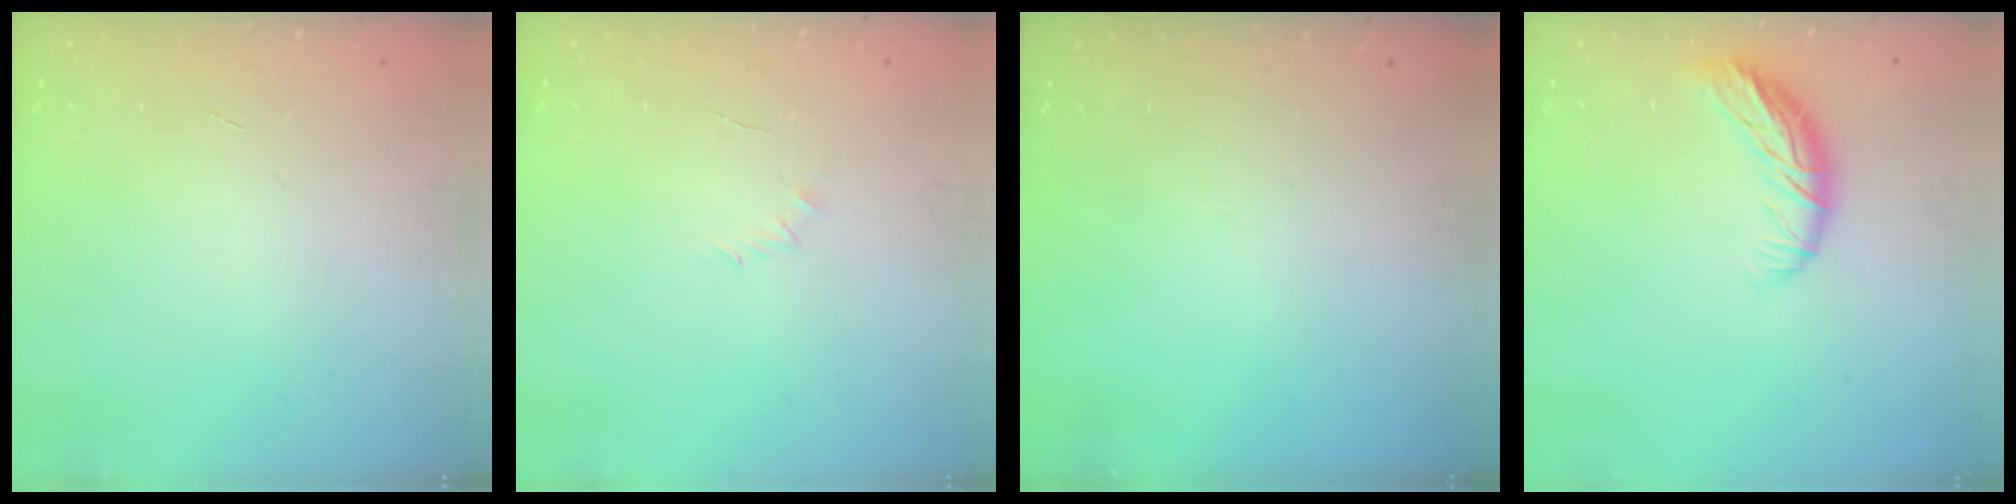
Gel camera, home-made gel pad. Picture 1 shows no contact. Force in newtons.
{"total": 2.5, "press": 2.4, "slide": 0.7}
{"total": 0.0}
{"total": 9.3, "press": 9.2, "slide": 1.3}